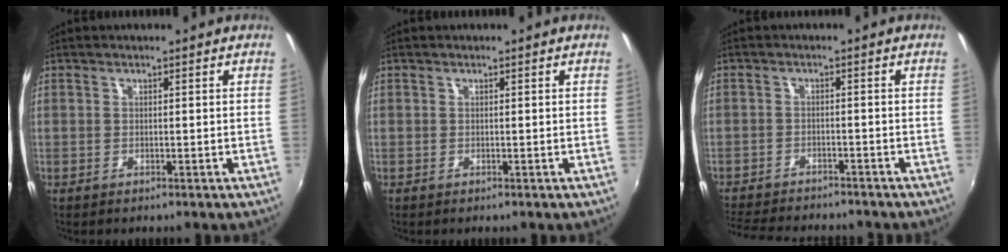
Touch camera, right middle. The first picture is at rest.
{"total": 0.0}
{"total": 11.7, "force": [-10.6, 2.8, 4.2], "torque": [-0.109, -0.016, -0.166]}